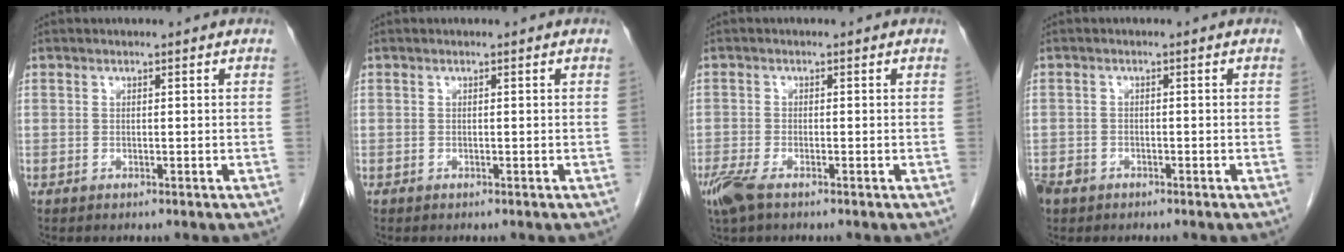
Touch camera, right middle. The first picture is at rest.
{"total": 0.0}
{"total": 4.1, "force": [-2.8, 1.1, 2.7], "torque": [-0.065, -0.010, -0.052]}
{"total": 3.0, "force": [-2.1, 1.9, 0.8], "torque": [-0.018, 0.002, -0.036]}